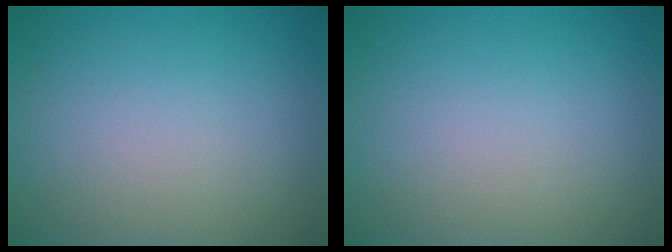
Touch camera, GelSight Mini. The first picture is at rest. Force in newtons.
{"total": 0.0}